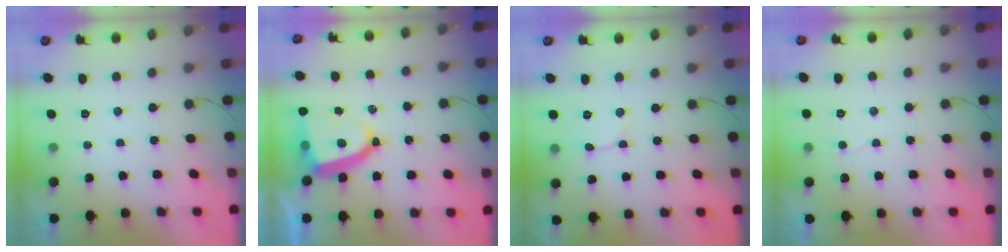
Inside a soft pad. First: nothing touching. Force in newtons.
{"total": 13.4, "press": 13.3, "slide": 1.6}
{"total": 2.5, "press": 2.5, "slide": 0.3}
{"total": 3.4, "press": 3.4, "slide": 0.3}